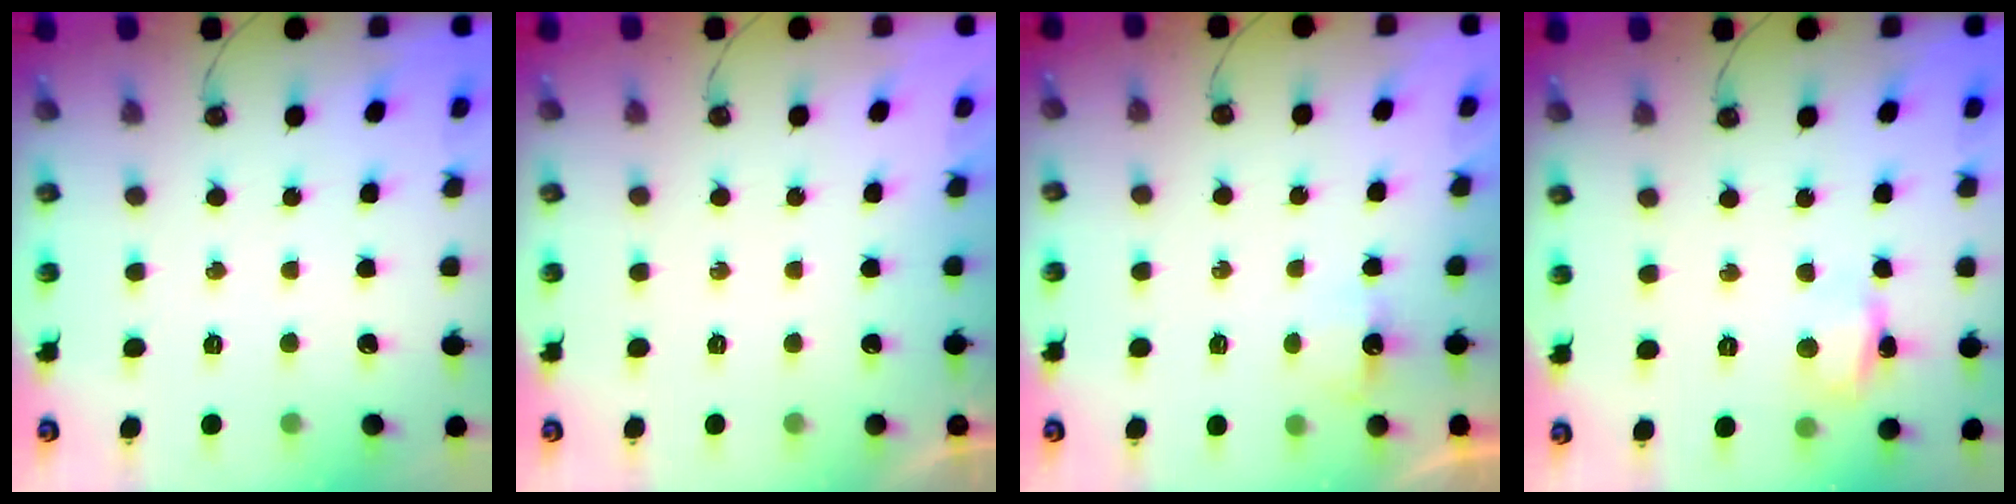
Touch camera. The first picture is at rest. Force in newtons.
{"total": 0.0}
{"total": 2.6, "press": 2.6, "slide": 0.4}
{"total": 5.5, "press": 5.5, "slide": 0.5}